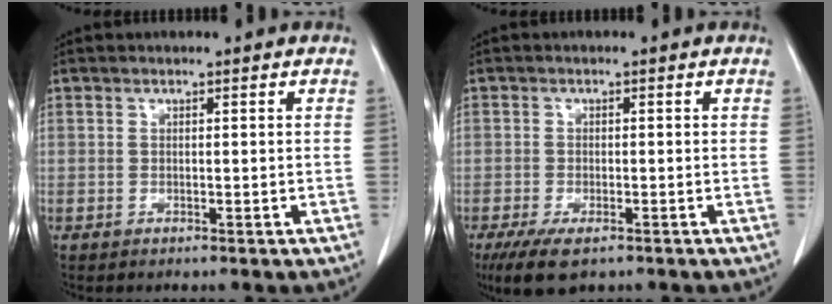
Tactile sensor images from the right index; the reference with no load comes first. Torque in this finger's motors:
{"motor_torque": [-0.48, -0.09, -0.39, -0.21]}